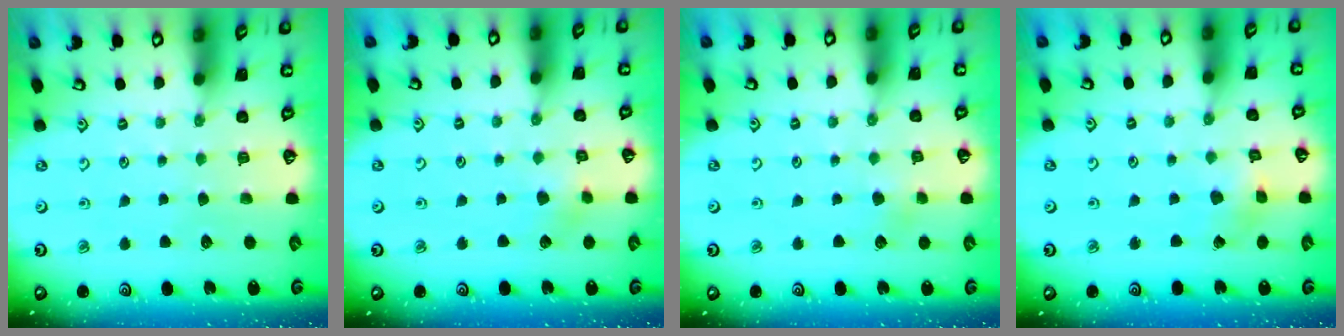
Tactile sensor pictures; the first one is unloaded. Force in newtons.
{"total": 3.2, "press": 3.1, "slide": 0.5}
{"total": 3.2, "press": 3.2, "slide": 0.3}
{"total": 2.2, "press": 2.2, "slide": 0.3}